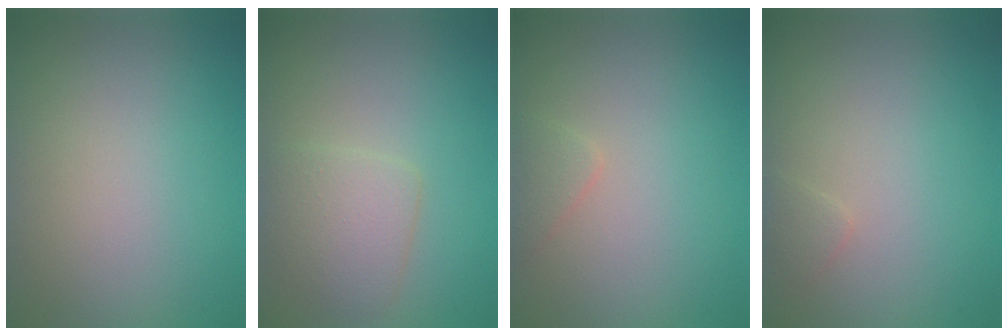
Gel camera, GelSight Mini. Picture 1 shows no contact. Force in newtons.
{"total": 3.0, "press": 3.0, "slide": 0.1}
{"total": 1.2, "press": 1.1, "slide": 0.1}
{"total": 0.8, "press": 0.7, "slide": 0.1}